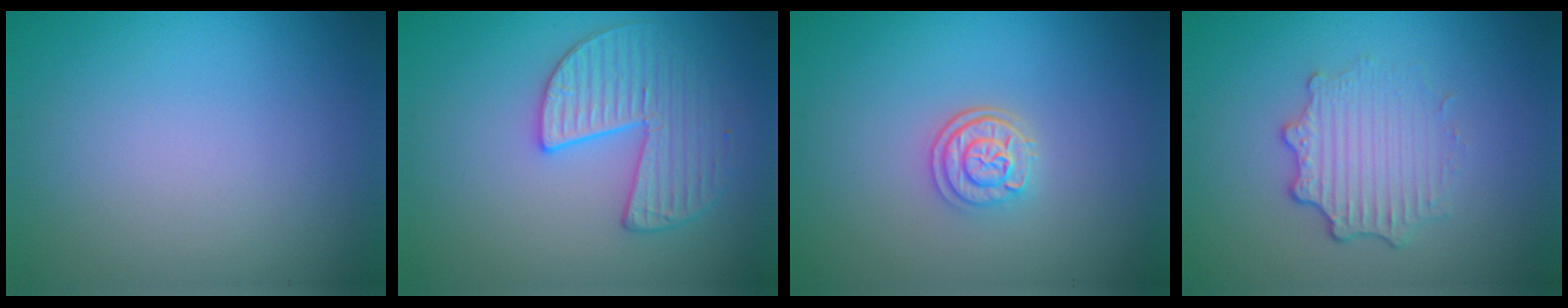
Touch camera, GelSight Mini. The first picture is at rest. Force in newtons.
{"total": 3.6, "press": 3.5, "slide": 0.6}
{"total": 2.6, "press": 2.2, "slide": 1.3}
{"total": 3.5, "press": 2.8, "slide": 2.2}